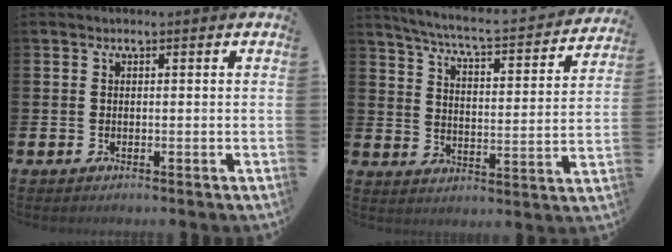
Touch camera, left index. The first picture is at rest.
{"total": 5.8, "force": [5.3, 0.3, 2.4], "torque": [-0.073, -0.043, 0.083]}